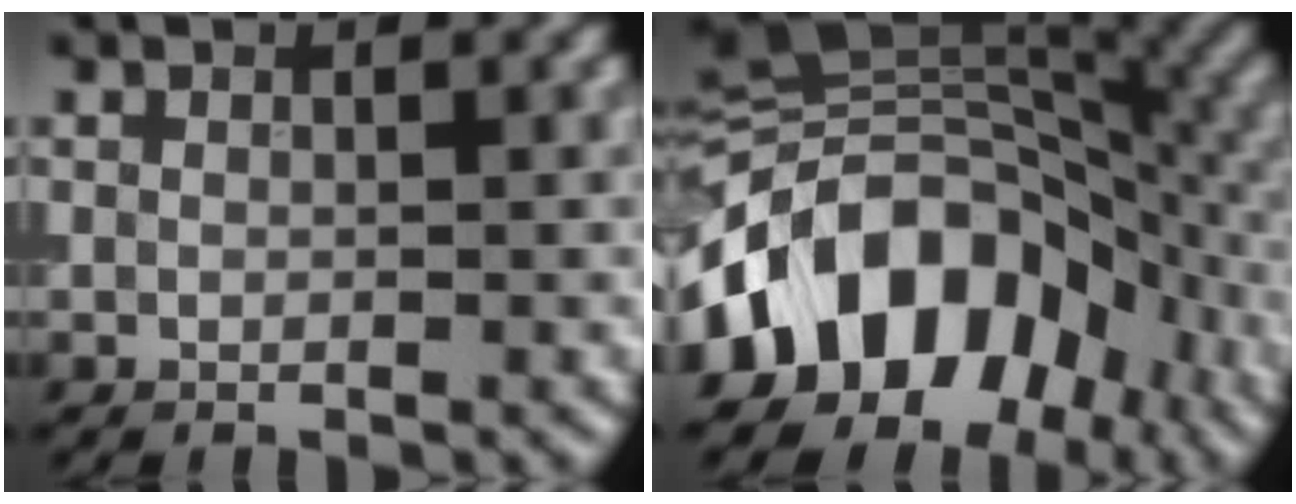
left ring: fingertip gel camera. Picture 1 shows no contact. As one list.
[{"total": 14.1, "force": [-5.5, 9.5, 8.9], "torque": [-0.137, 0.026, -0.113]}]